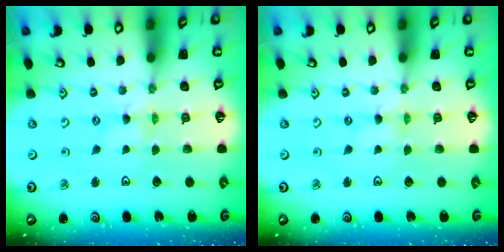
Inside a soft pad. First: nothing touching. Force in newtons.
{"total": 0.0}